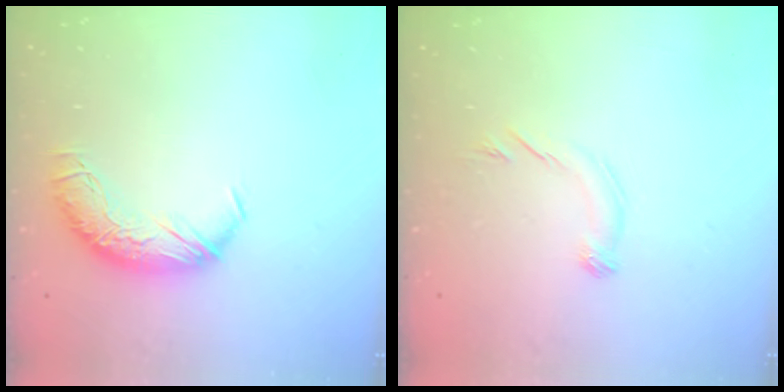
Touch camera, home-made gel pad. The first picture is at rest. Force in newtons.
{"total": 6.5, "press": 6.5, "slide": 1.0}